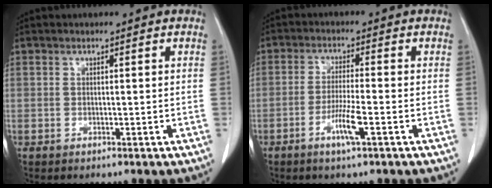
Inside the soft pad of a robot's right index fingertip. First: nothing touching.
{"total": 6.7, "force": [-3.0, 0.1, 6.0], "torque": [-0.115, -0.009, -0.056]}